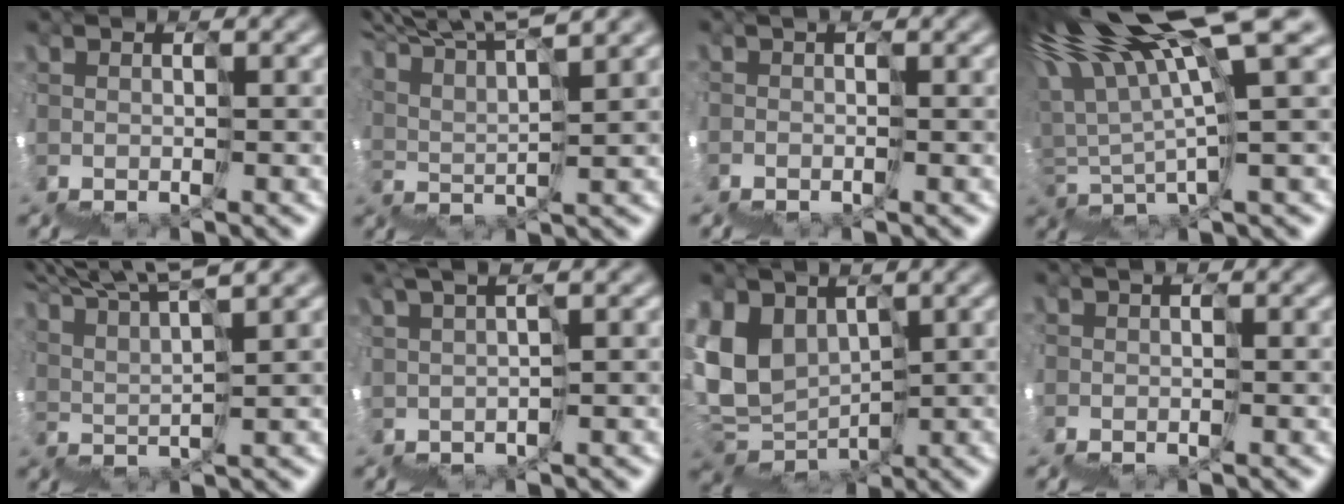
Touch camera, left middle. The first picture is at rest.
{"total": 9.0, "force": [8.2, 0.6, 3.6], "torque": [-0.087, 0.039, 0.132]}
{"total": 2.2, "force": [-1.2, 1.0, 1.5], "torque": [-0.022, -0.016, -0.023]}
{"total": 9.5, "force": [4.0, 0.8, 8.6], "torque": [-0.158, 0.017, 0.080]}
{"total": 8.1, "force": [7.4, 0.4, 3.2], "torque": [-0.074, 0.030, 0.121]}
{"total": 2.0, "force": [1.9, -0.2, 0.6], "torque": [-0.029, 0.013, 0.028]}
{"total": 5.9, "force": [0.9, 5.3, 2.6], "torque": [-0.047, 0.005, 0.028]}
{"total": 1.6, "force": [-0.7, 0.8, 1.1], "torque": [-0.019, -0.013, -0.015]}